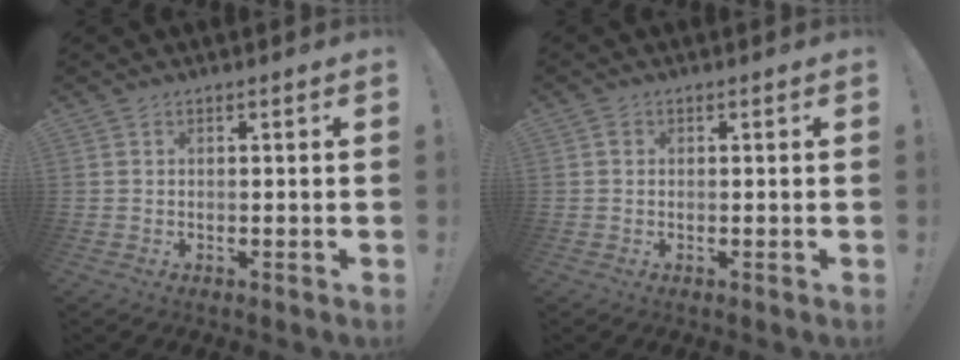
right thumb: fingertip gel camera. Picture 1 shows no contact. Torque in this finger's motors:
{"motor_torque": [0.13, 0.09, 0.04, 0.03, 0.01]}